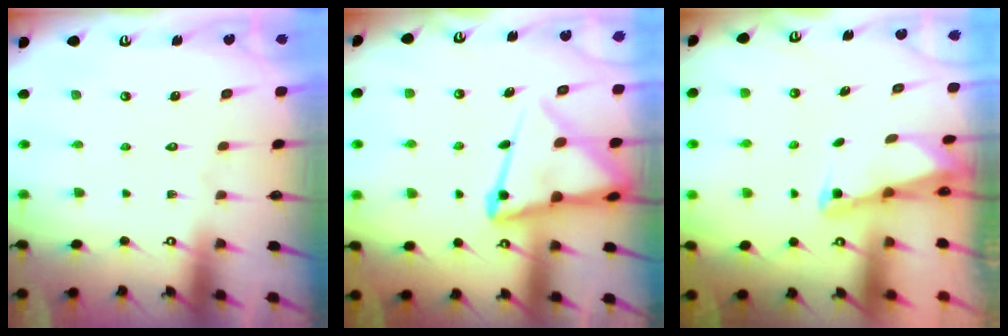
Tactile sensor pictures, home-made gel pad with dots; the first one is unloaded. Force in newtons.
{"total": 13.7, "press": 13.6, "slide": 1.4}
{"total": 1.4, "press": 1.4, "slide": 0.2}